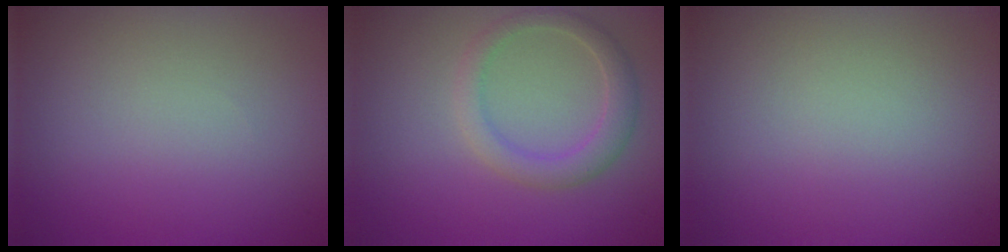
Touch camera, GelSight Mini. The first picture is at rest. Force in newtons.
{"total": 2.7, "press": 2.7, "slide": 0.0}
{"total": 0.0}